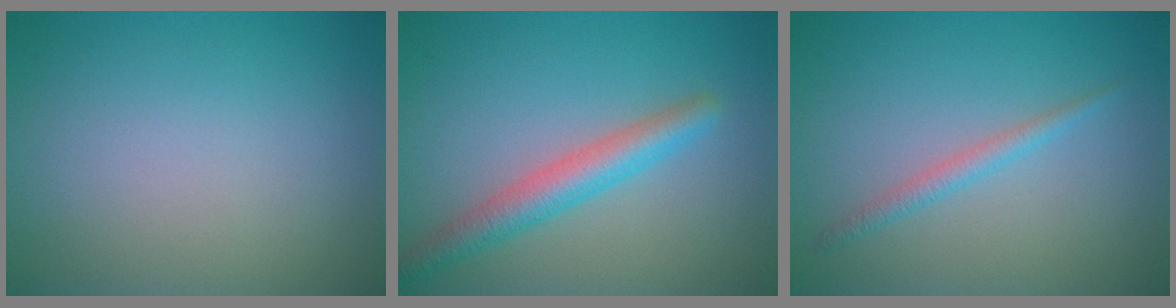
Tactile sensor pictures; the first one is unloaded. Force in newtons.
{"total": 3.7, "press": 3.7, "slide": 0.1}
{"total": 1.5, "press": 1.4, "slide": 0.1}